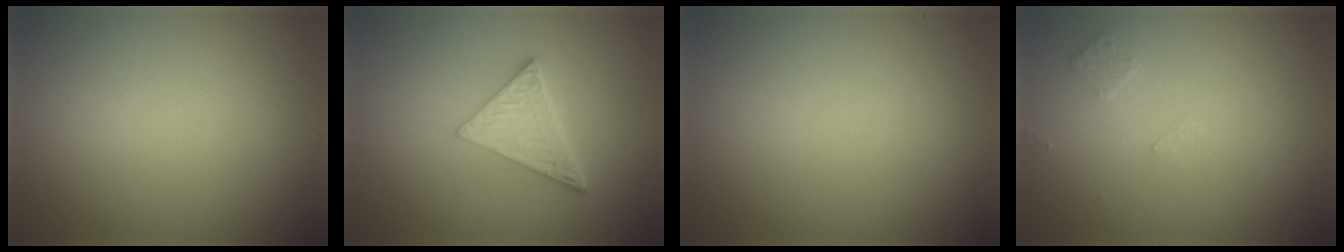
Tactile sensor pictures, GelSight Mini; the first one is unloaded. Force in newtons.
{"total": 4.7, "press": 3.4, "slide": 3.3}
{"total": 0.0}
{"total": 0.6, "press": 0.5, "slide": 0.4}